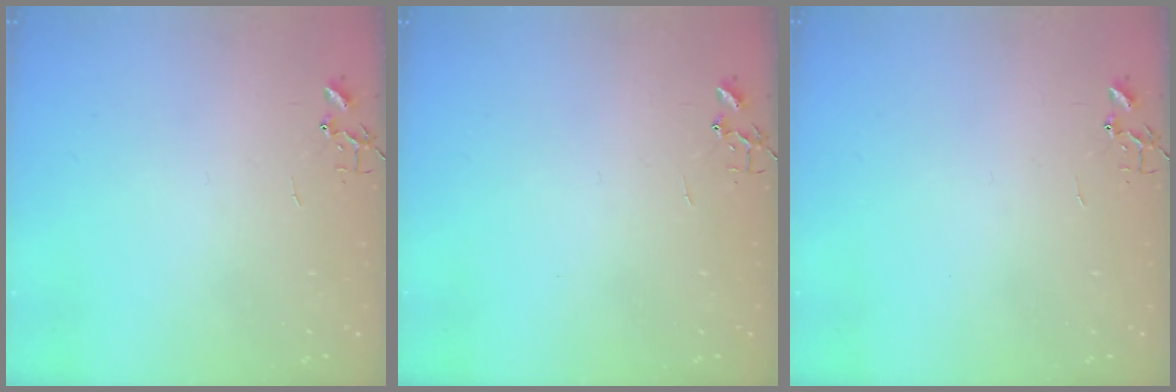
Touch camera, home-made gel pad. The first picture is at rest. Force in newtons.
{"total": 0.0}
{"total": 0.0}